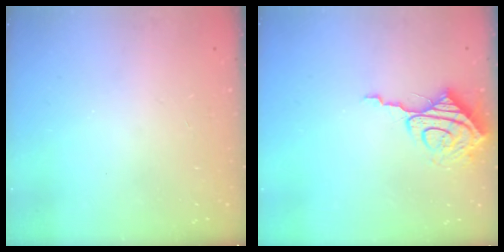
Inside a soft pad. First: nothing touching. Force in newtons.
{"total": 11.0, "press": 11.0, "slide": 1.2}